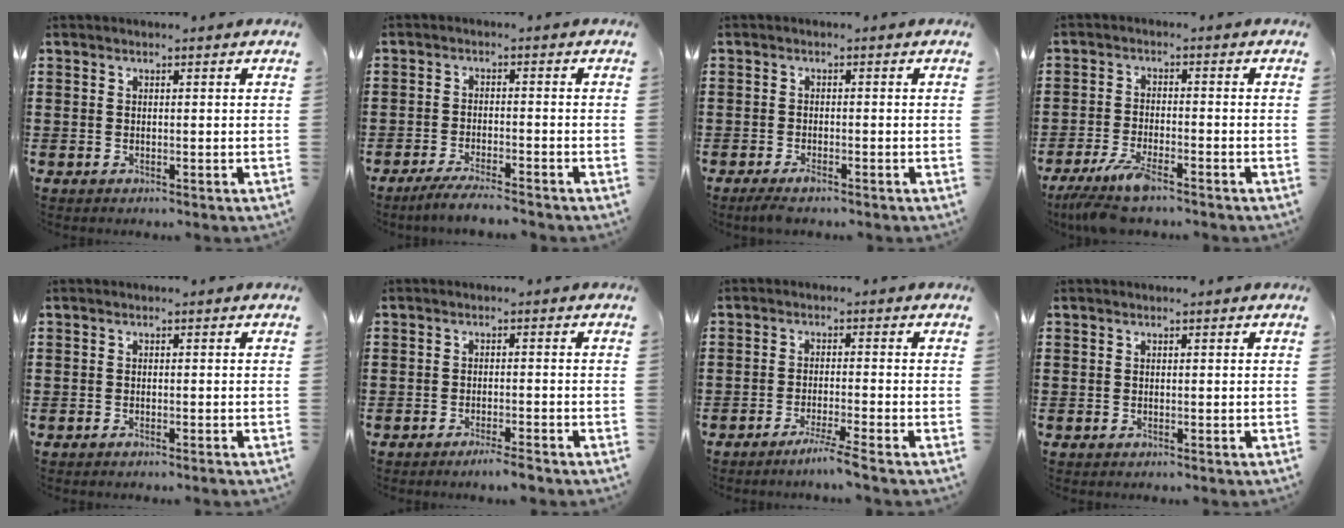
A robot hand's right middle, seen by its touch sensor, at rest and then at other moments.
{"total": 3.4, "force": [-3.1, -0.1, 1.3], "torque": [-0.028, -0.005, -0.062]}
{"total": 1.6, "force": [-1.2, 0.3, 1.1], "torque": [-0.027, -0.005, -0.024]}
{"total": 5.9, "force": [-4.6, 0.8, 3.6], "torque": [-0.092, -0.019, -0.093]}
{"total": 0.6, "force": [-0.5, -0.1, 0.4], "torque": [-0.007, -0.001, -0.010]}
{"total": 2.3, "force": [-2.1, -0.1, 1.1], "torque": [-0.016, 0.001, -0.038]}
{"total": 3.5, "force": [-2.7, -0.7, 2.0], "torque": [-0.031, -0.006, -0.049]}
{"total": 0.0}